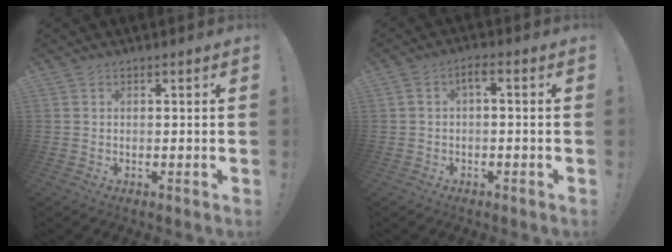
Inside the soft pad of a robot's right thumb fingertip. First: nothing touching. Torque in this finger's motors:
{"motor_torque": [0.24, 0.00, 0.02, -0.05, 0.03]}